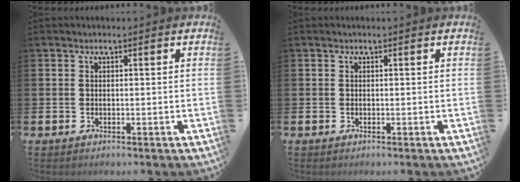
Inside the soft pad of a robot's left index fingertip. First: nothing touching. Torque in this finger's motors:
{"motor_torque": [0.00, 0.00, 0.00, 0.00]}